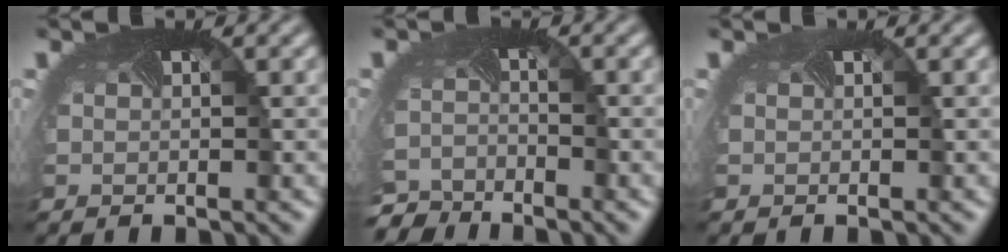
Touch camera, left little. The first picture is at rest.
{"total": 4.8, "force": [-4.7, 1.2, 0.2], "torque": [-0.012, -0.030, -0.087]}
{"total": 0.0}